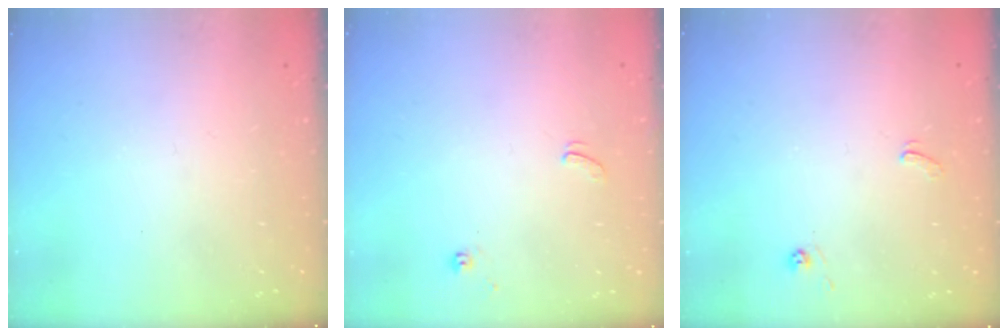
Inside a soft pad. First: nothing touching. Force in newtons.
{"total": 1.4, "press": 1.4, "slide": 0.3}
{"total": 2.9, "press": 2.9, "slide": 0.3}